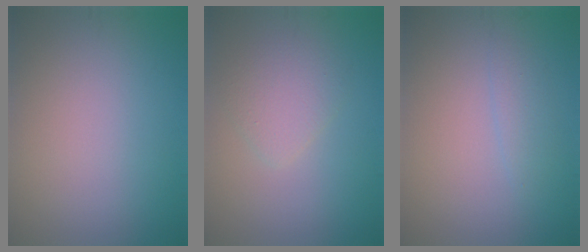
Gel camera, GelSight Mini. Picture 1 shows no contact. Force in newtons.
{"total": 2.4, "press": 2.4, "slide": 0.2}
{"total": 1.2, "press": 1.2, "slide": 0.1}